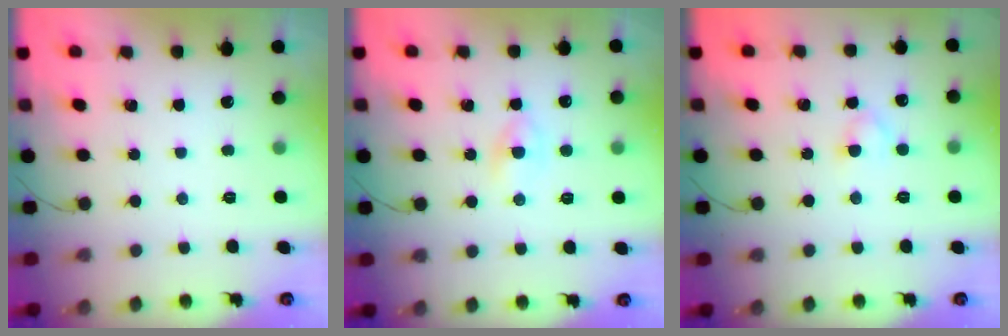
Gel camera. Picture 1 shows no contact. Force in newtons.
{"total": 2.1, "press": 2.0, "slide": 0.7}
{"total": 2.4, "press": 2.1, "slide": 1.1}